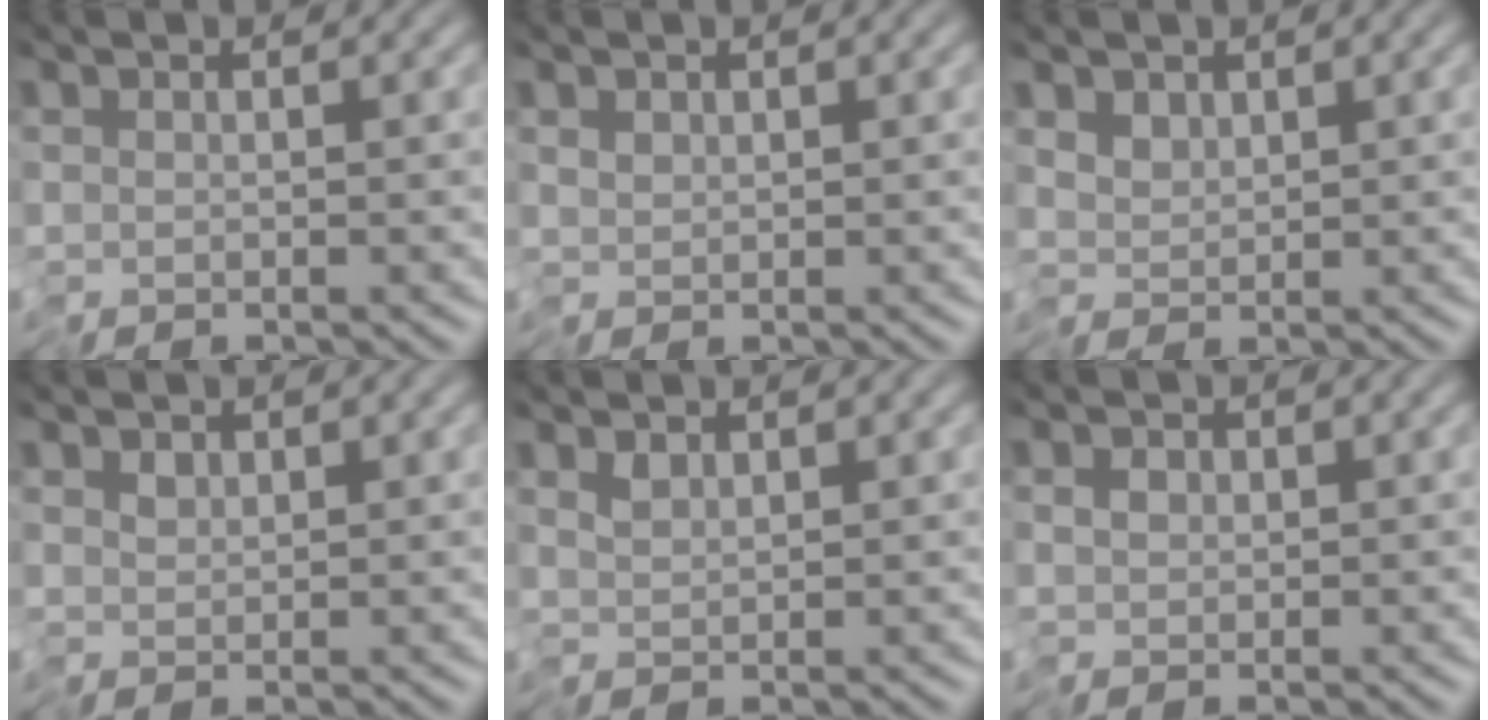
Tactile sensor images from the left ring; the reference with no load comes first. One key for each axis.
{"total": 0.7, "fx": 0.2, "fy": 0.4, "fz": 0.5, "tx": -0.011, "ty": 0.000, "tz": 0.002}
{"total": 1.4, "fx": 0.4, "fy": 1.0, "fz": 0.8, "tx": -0.011, "ty": 0.000, "tz": 0.009}
{"total": 0.6, "fx": 0.4, "fy": 0.3, "fz": 0.4, "tx": -0.004, "ty": -0.001, "tz": 0.007}
{"total": 0.5, "fx": 0.4, "fy": -0.2, "fz": 0.3, "tx": -0.002, "ty": -0.003, "tz": 0.011}
{"total": 1.4, "fx": -0.1, "fy": 1.1, "fz": 0.9, "tx": -0.013, "ty": 0.002, "tz": -0.005}